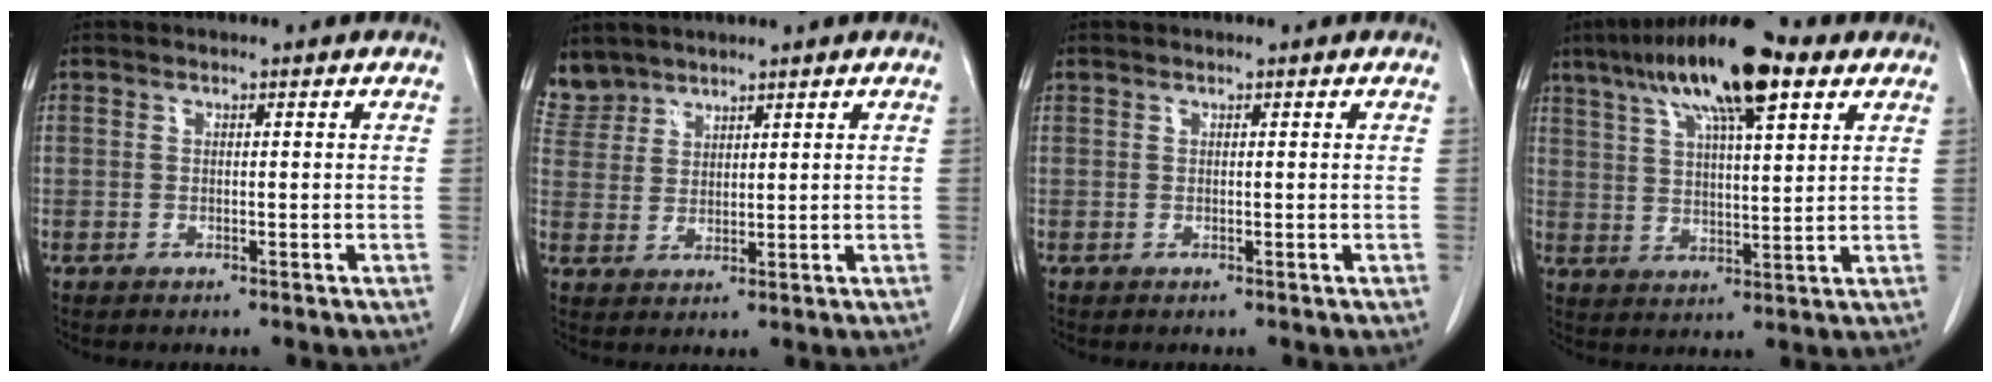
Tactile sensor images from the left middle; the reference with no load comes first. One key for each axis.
{"total": 4.8, "fx": 4.4, "fy": 1.9, "fz": -0.4, "tx": 0.009, "ty": 0.006, "tz": 0.097}
{"total": 0.0}
{"total": 16.3, "fx": 9.6, "fy": 3.3, "fz": 12.7, "tx": -0.233, "ty": 0.032, "tz": 0.162}